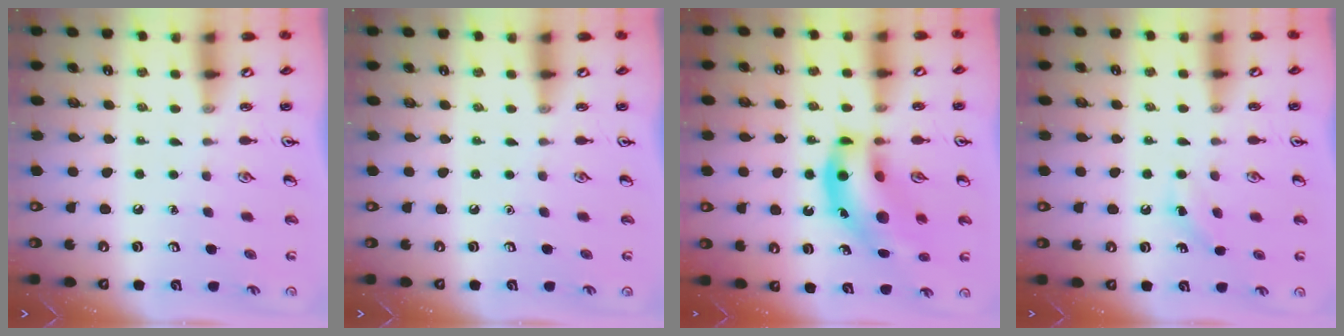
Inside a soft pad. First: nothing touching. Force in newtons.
{"total": 0.0}
{"total": 17.3, "press": 17.0, "slide": 3.2}
{"total": 2.8, "press": 2.6, "slide": 1.0}